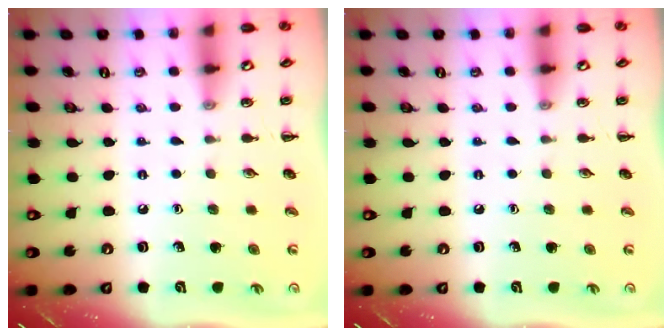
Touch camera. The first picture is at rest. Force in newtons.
{"total": 0.0}